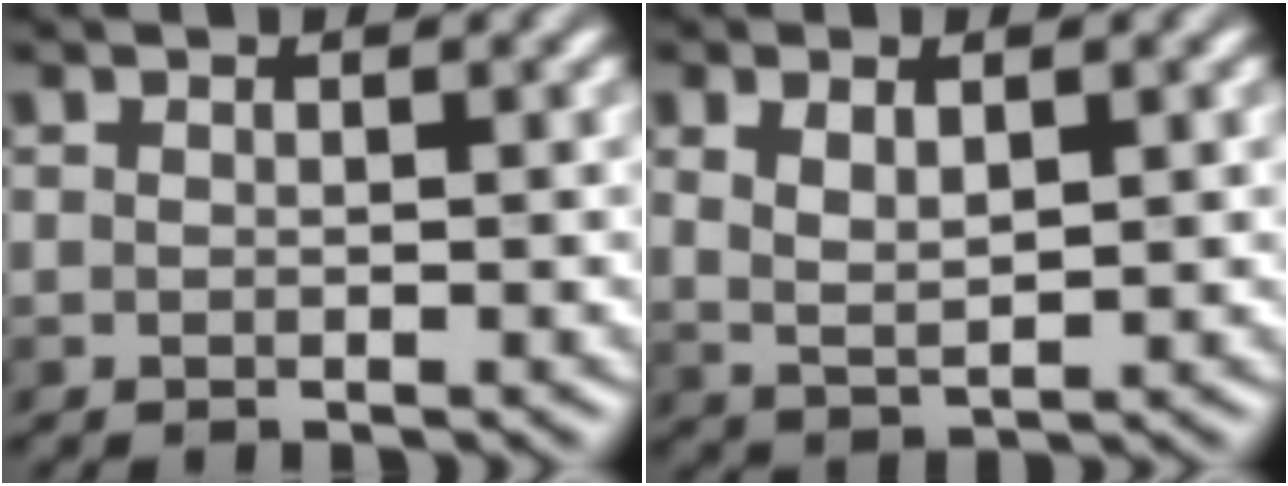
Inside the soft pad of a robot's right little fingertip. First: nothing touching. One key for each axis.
{"total": 2.7, "fx": 1.0, "fy": 1.0, "fz": 2.2, "tx": -0.047, "ty": -0.002, "tz": 0.023}